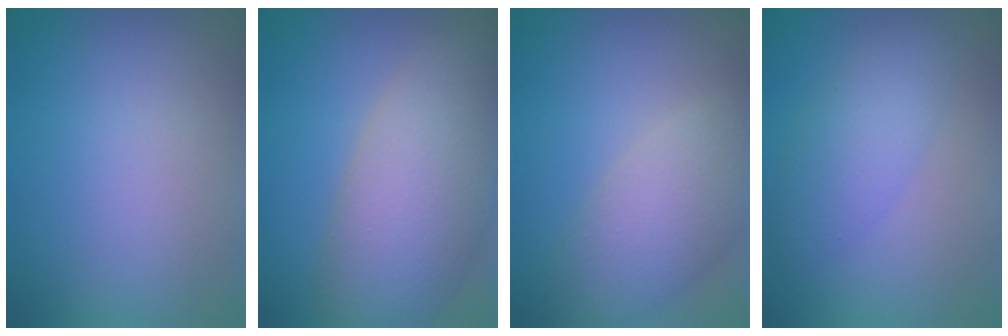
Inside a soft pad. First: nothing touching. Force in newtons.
{"total": 9.2, "press": 9.2, "slide": 0.6}
{"total": 5.5, "press": 5.5, "slide": 0.6}
{"total": 3.6, "press": 3.6, "slide": 0.2}